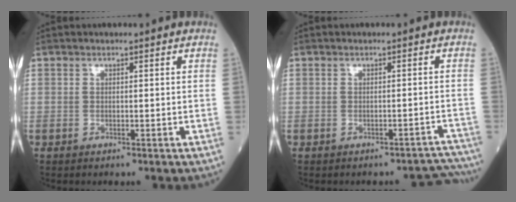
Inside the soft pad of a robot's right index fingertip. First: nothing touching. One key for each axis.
{"total": 4.7, "fx": -4.6, "fy": 1.2, "fz": -0.2, "tx": 0.022, "ty": 0.021, "tz": -0.044}